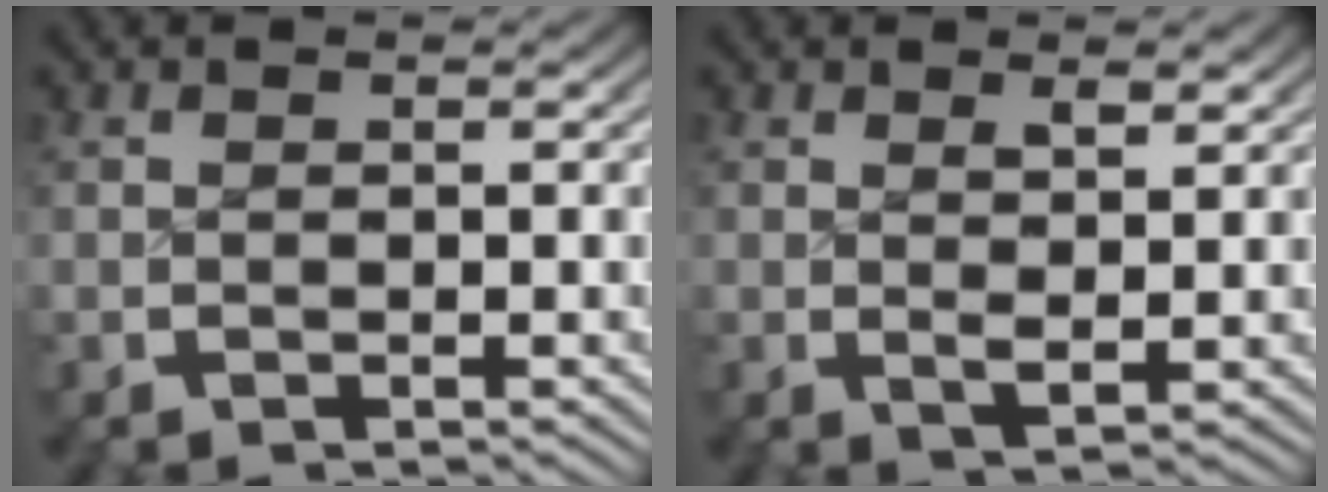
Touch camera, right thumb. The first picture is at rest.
{"total": 1.8, "force": [0.8, 0.6, 1.5], "torque": [-0.025, -0.006, 0.020]}